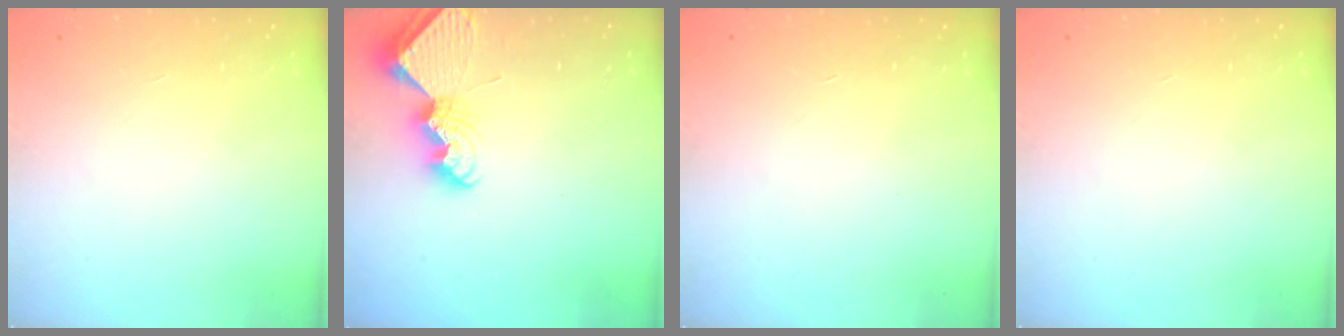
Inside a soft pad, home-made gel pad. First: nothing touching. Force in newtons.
{"total": 7.7, "press": 7.7, "slide": 0.5}
{"total": 0.0}
{"total": 0.0}